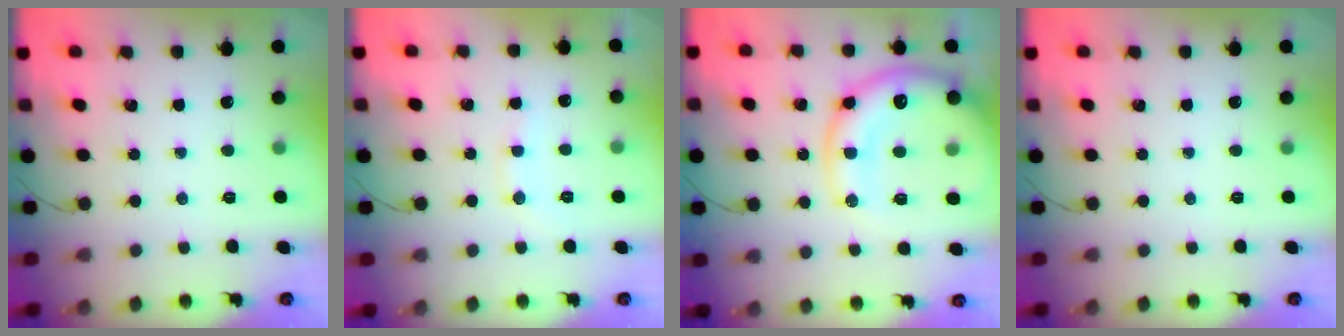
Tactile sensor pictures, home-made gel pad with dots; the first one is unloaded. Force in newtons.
{"total": 8.0, "press": 7.8, "slide": 1.6}
{"total": 18.9, "press": 18.5, "slide": 3.6}
{"total": 0.0}